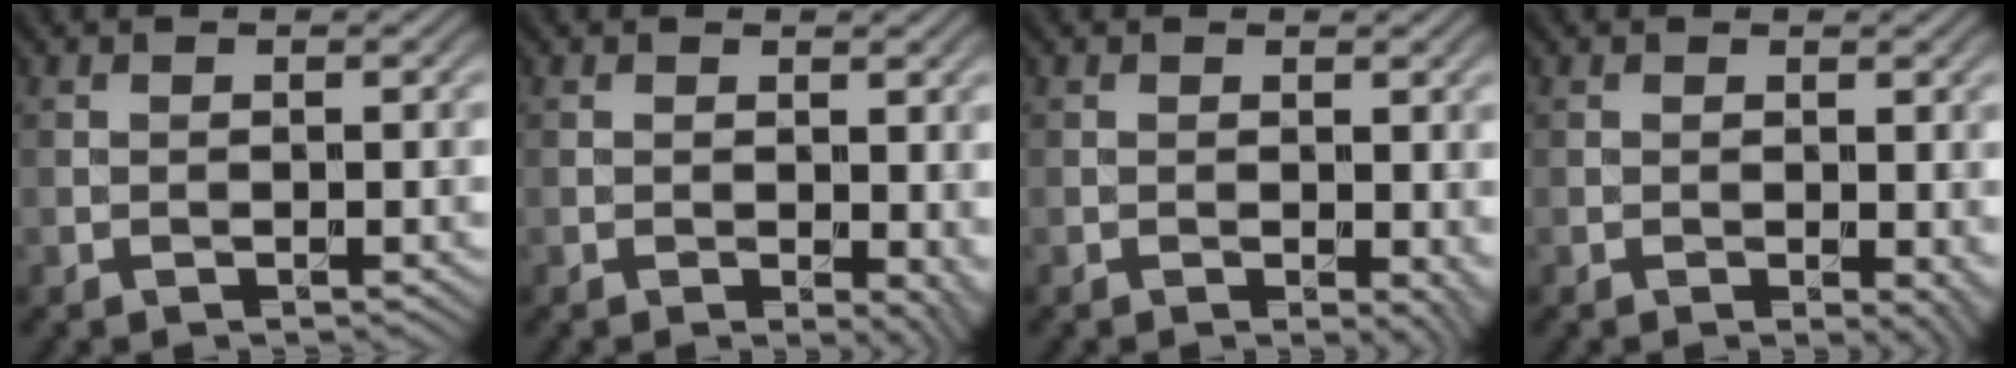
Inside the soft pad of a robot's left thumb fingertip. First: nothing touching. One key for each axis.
{"total": 3.4, "fx": -0.1, "fy": 2.0, "fz": 2.8, "tx": -0.028, "ty": -0.008, "tz": 0.000}
{"total": 2.5, "fx": -0.1, "fy": 1.3, "fz": 2.1, "tx": -0.021, "ty": -0.006, "tz": 0.001}
{"total": 2.5, "fx": -0.2, "fy": 1.4, "fz": 2.1, "tx": -0.021, "ty": -0.007, "tz": 0.000}